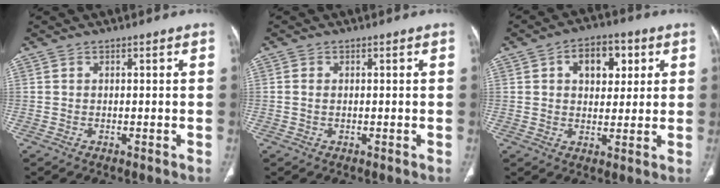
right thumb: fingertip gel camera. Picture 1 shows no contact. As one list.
[{"total": 1.2, "force": [0.0, 0.8, 0.8], "torque": [-0.018, 0.001, 0.000]}, {"total": 8.9, "force": [3.0, 5.8, 6.0], "torque": [-0.047, -0.004, 0.042]}]